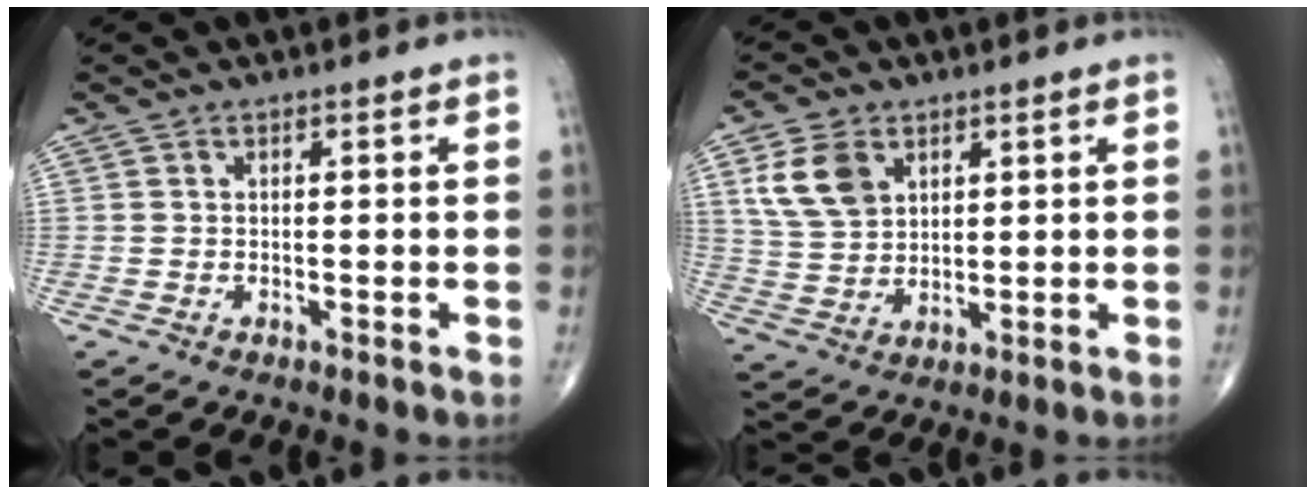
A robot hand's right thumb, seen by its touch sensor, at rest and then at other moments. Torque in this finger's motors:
{"motor_torque": [0.11, 0.21, 0.07, -0.03, 0.16]}